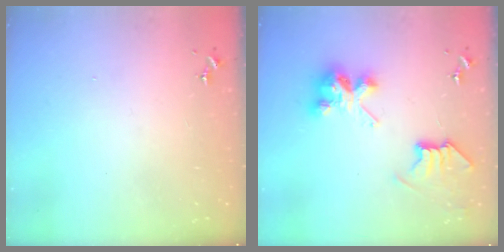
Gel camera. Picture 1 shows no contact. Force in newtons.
{"total": 8.5, "press": 8.5, "slide": 0.1}